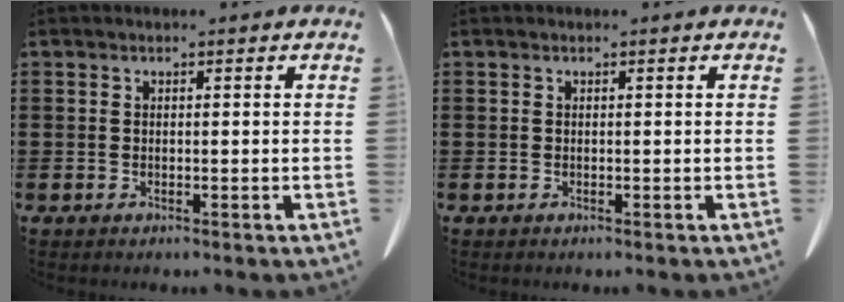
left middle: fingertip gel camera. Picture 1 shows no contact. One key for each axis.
{"total": 0.0}